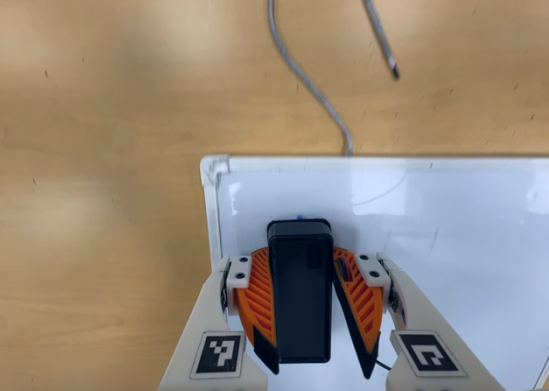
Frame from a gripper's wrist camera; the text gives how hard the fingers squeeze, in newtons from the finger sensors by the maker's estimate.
{"total": 13.0, "left": 15.4, "right": 10.6}